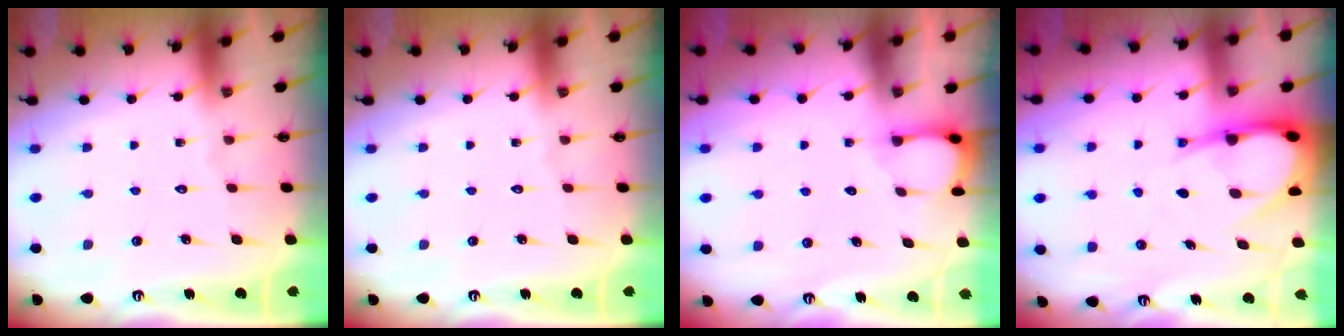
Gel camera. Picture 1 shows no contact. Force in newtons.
{"total": 0.0}
{"total": 2.3, "press": 2.3, "slide": 0.3}
{"total": 8.8, "press": 8.8, "slide": 0.9}